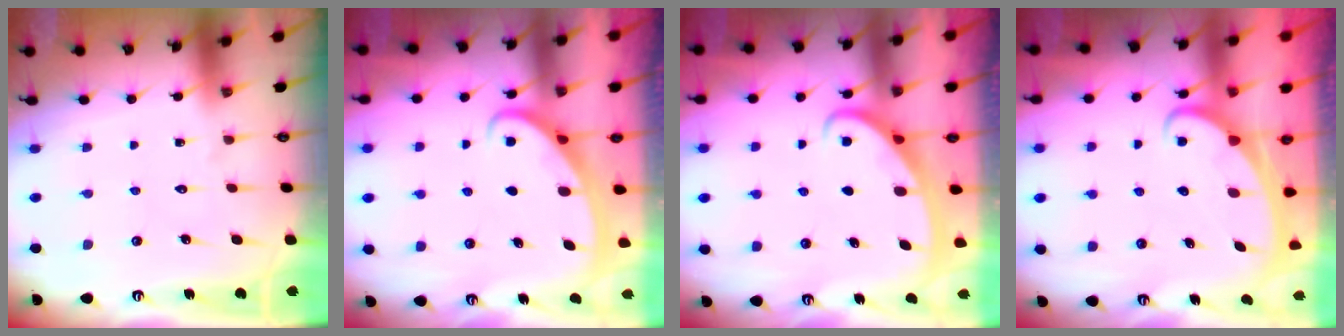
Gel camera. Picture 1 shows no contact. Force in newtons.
{"total": 2.6, "press": 2.6, "slide": 0.4}
{"total": 2.7, "press": 2.6, "slide": 0.3}
{"total": 2.2, "press": 2.2, "slide": 0.3}